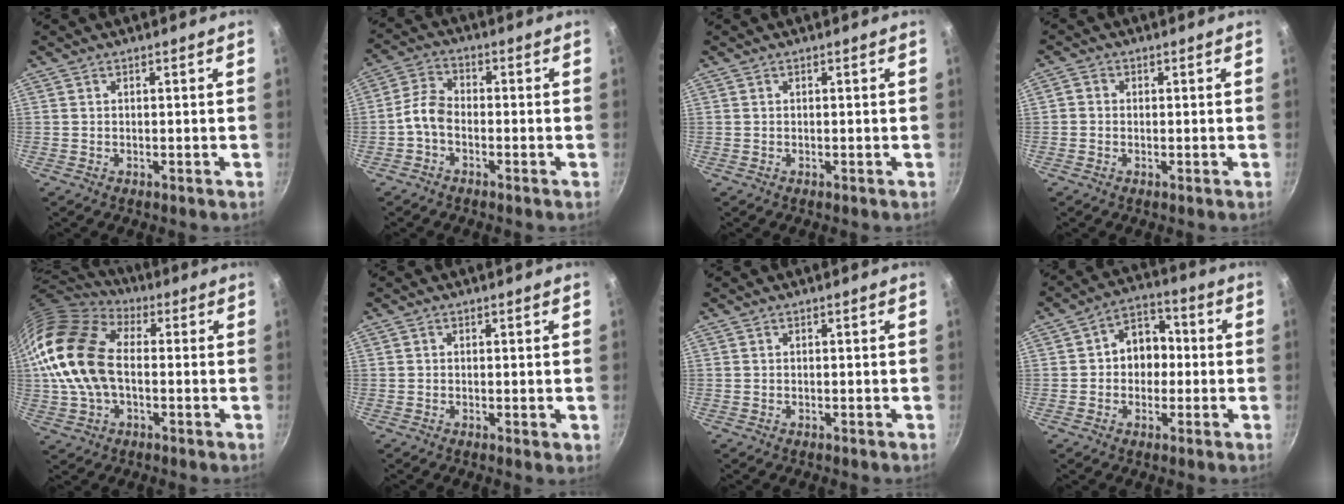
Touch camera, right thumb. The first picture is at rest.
{"total": 4.8, "force": [-2.0, 3.0, 3.3], "torque": [-0.065, 0.032, -0.049]}
{"total": 0.0}
{"total": 1.6, "force": [-0.2, 1.5, 0.7], "torque": [-0.011, 0.006, -0.009]}
{"total": 18.8, "force": [0.2, 12.3, 14.3], "torque": [-0.271, 0.028, -0.006]}
{"total": 1.4, "force": [0.1, 0.5, 1.3], "torque": [-0.018, -0.002, 0.000]}
{"total": 0.0}
{"total": 8.6, "force": [-0.2, 6.9, 5.1], "torque": [-0.022, 0.023, -0.013]}